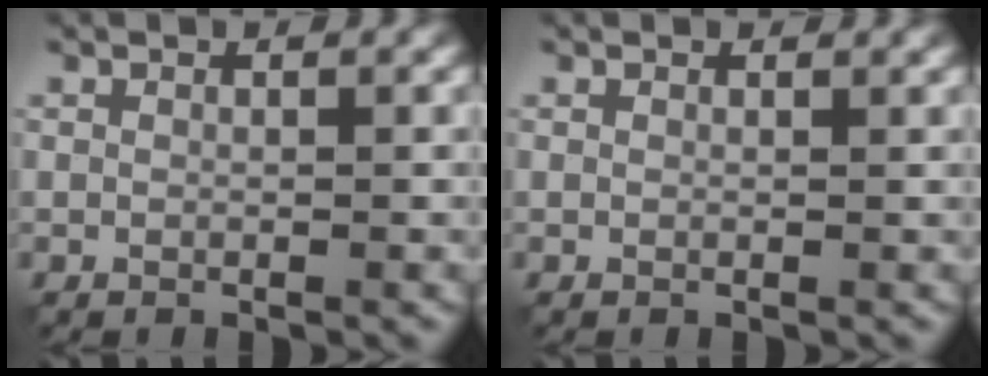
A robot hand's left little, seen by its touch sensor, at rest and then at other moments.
{"total": 0.8, "force": [0.8, 0.1, 0.2], "torque": [-0.005, -0.002, 0.007]}